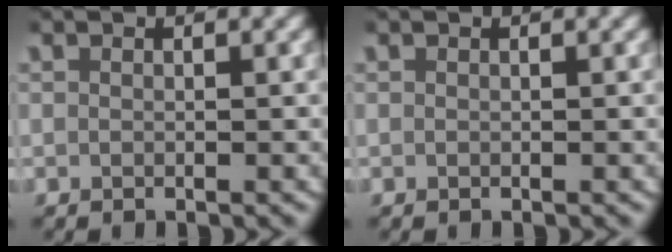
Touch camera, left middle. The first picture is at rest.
{"total": 0.0}